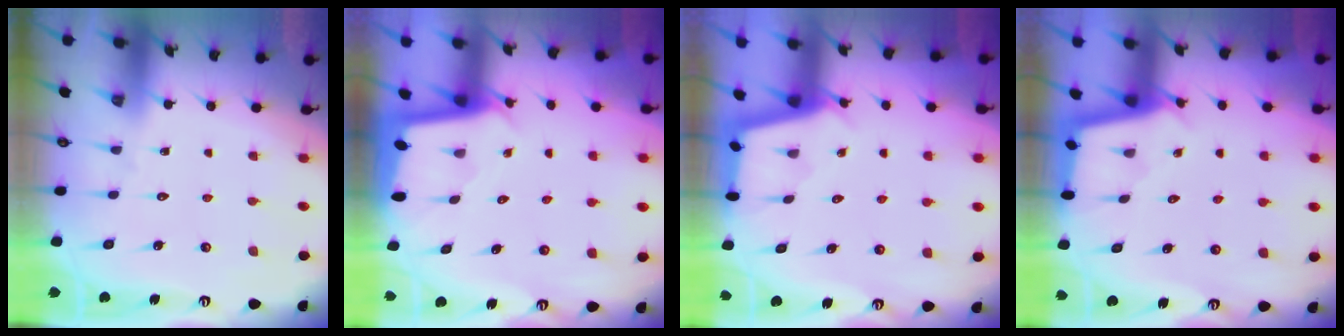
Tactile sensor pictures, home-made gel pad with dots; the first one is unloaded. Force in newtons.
{"total": 2.0, "press": 2.0, "slide": 0.1}
{"total": 2.9, "press": 2.9, "slide": 0.4}
{"total": 2.8, "press": 2.8, "slide": 0.3}